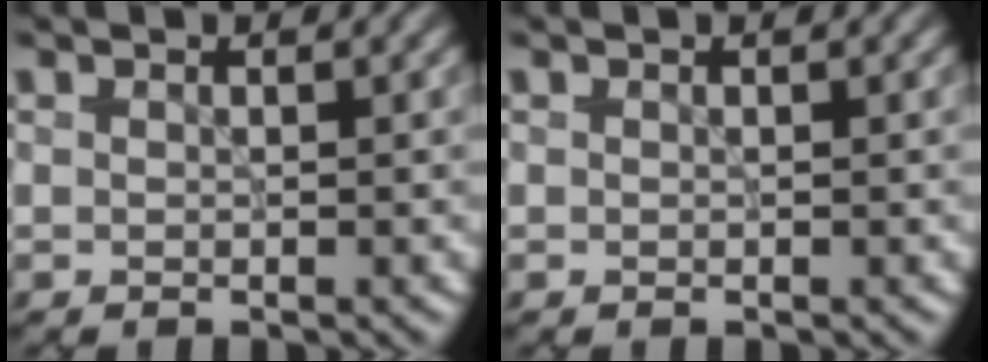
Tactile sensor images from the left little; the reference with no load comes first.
{"total": 0.0}